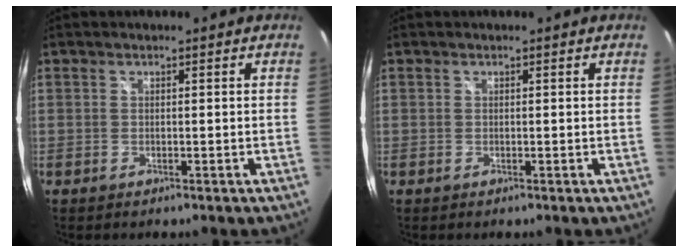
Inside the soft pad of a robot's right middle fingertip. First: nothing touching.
{"total": 0.0}